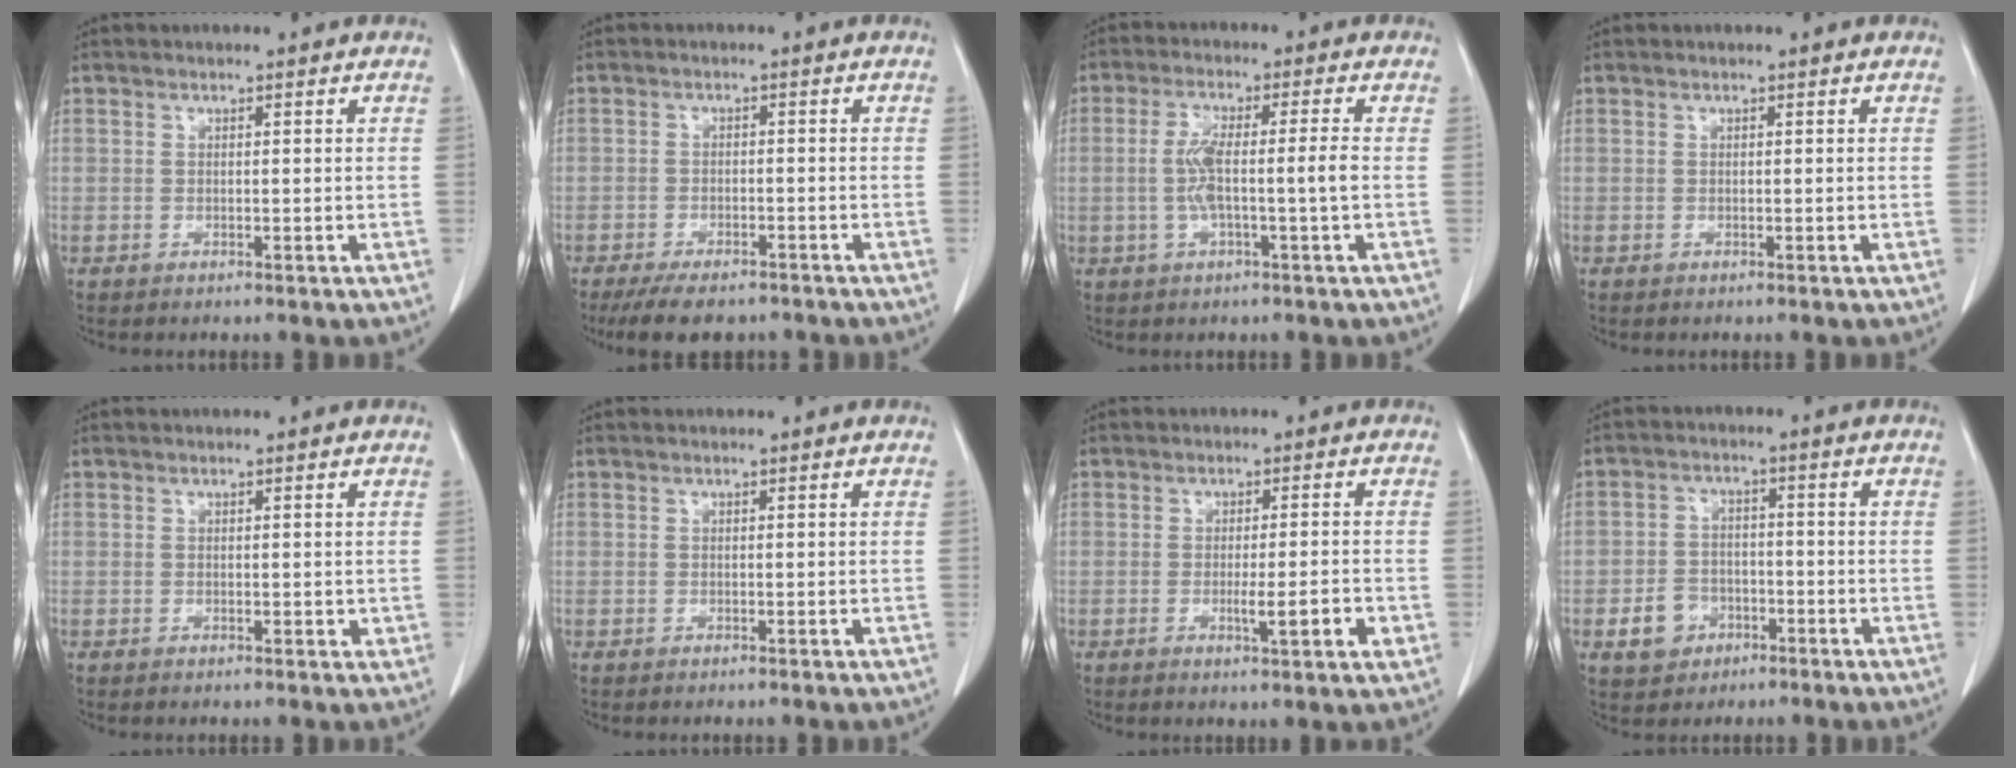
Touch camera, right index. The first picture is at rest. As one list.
[{"total": 7.7, "force": [-6.2, 3.0, 3.3], "torque": [-0.047, -0.005, -0.092]}, {"total": 6.0, "force": [-0.6, -0.1, 6.0], "torque": [-0.121, 0.007, -0.008]}, {"total": 0.0}, {"total": 0.9, "force": [0.1, 0.5, 0.8], "torque": [-0.014, -0.004, 0.004]}, {"total": 0.0}, {"total": 5.0, "force": [-1.5, 0.3, 4.8], "torque": [-0.078, -0.008, -0.019]}, {"total": 5.4, "force": [-2.4, 4.5, 2.0], "torque": [-0.038, 0.011, -0.030]}]